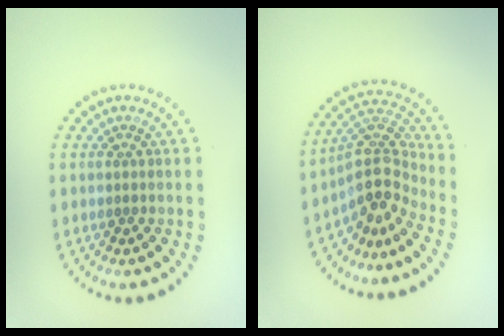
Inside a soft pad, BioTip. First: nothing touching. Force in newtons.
{"total": 4.1, "press": 3.1, "slide": 2.7}